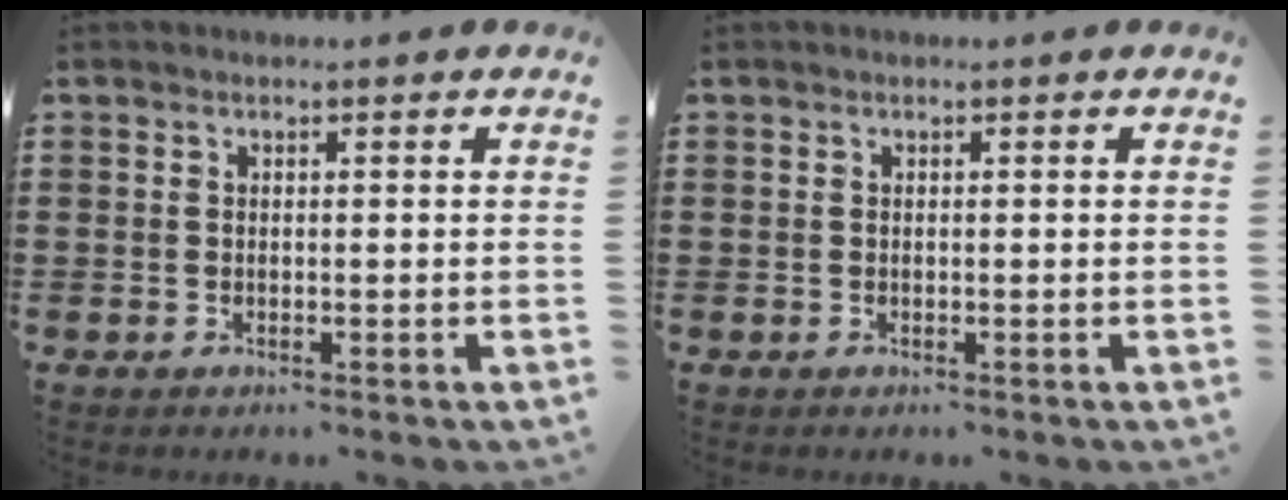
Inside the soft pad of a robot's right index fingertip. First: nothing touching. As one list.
[{"total": 0.0}]